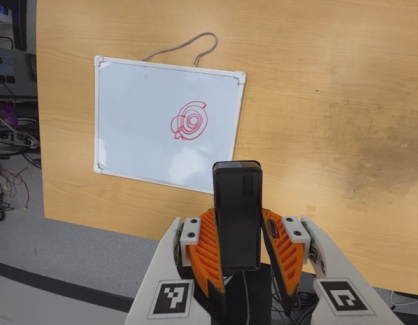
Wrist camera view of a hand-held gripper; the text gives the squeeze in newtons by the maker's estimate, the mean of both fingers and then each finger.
{"total": 3.9, "left": 2.9, "right": 5.0}